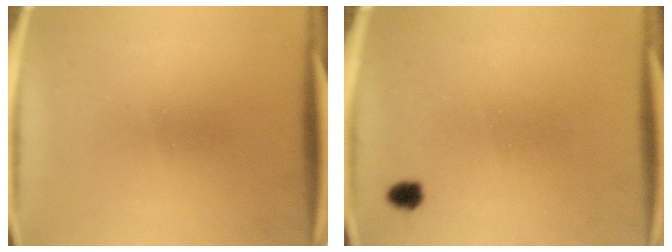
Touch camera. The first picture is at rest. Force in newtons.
{"total": 1.8}